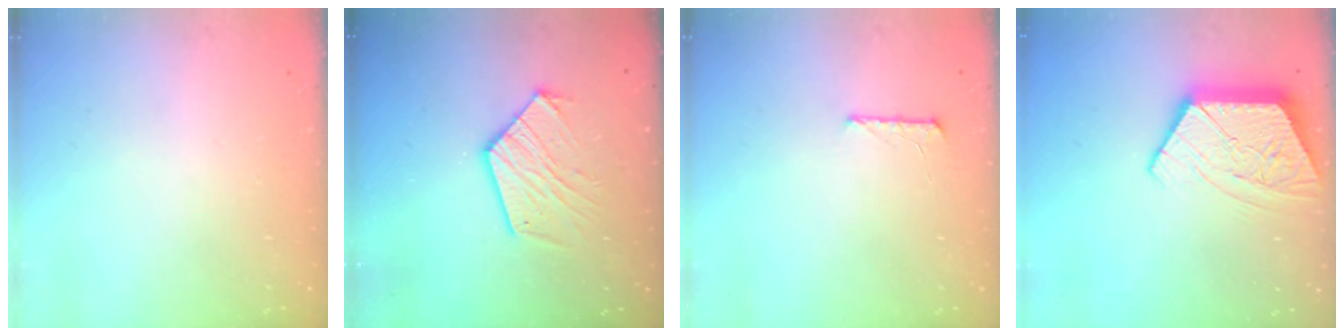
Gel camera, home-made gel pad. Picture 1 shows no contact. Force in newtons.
{"total": 13.4, "press": 13.3, "slide": 1.2}
{"total": 5.2, "press": 5.1, "slide": 0.5}
{"total": 12.5, "press": 12.5, "slide": 0.7}